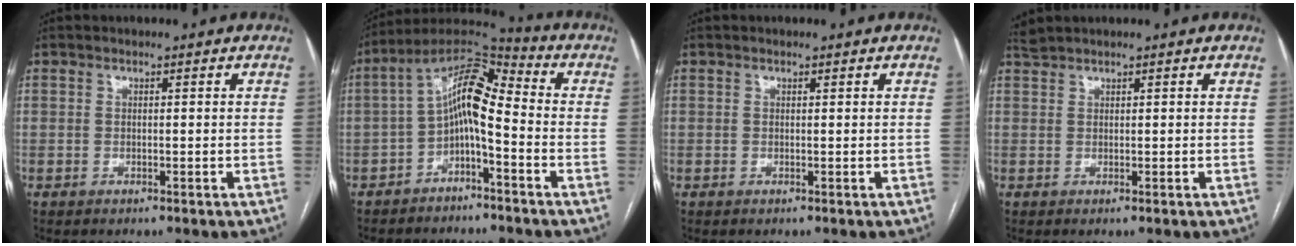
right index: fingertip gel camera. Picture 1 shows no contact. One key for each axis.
{"total": 10.0, "fx": -1.6, "fy": 3.3, "fz": 9.4, "tx": -0.167, "ty": 0.043, "tz": -0.031}
{"total": 0.0}
{"total": 1.4, "fx": 1.3, "fy": -0.3, "fz": 0.3, "tx": -0.009, "ty": 0.013, "tz": 0.030}